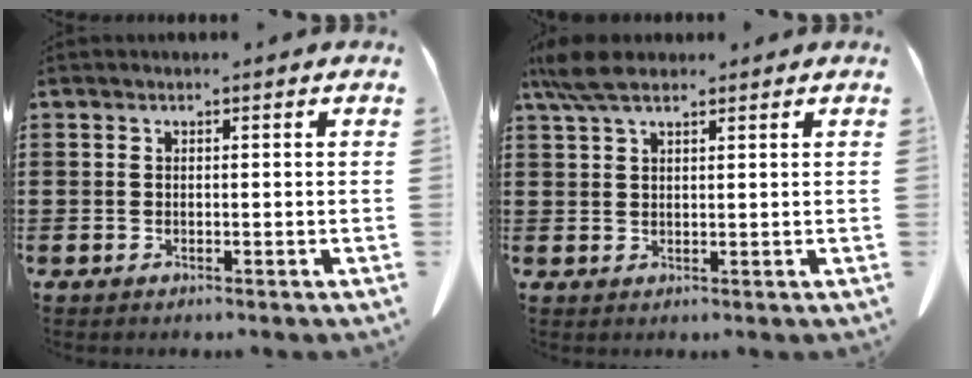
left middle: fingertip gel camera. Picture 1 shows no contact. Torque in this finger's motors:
{"motor_torque": [0.72, 0.48, 0.19, 0.06]}